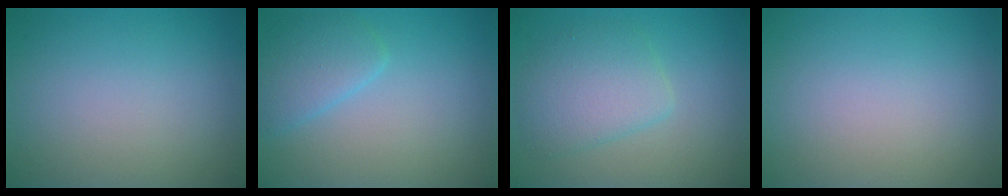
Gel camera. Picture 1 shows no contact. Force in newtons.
{"total": 2.8, "press": 2.8, "slide": 0.2}
{"total": 3.9, "press": 3.9, "slide": 0.1}
{"total": 0.0}